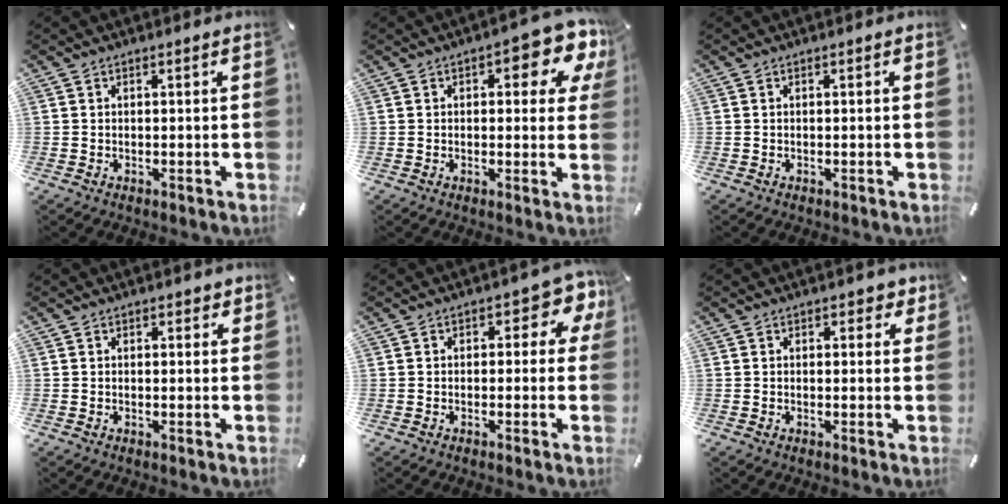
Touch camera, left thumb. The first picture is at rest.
{"total": 10.2, "force": [4.9, 4.2, 7.8], "torque": [-0.094, -0.028, 0.075]}
{"total": 0.0}
{"total": 0.7, "force": [0.1, 0.5, 0.4], "torque": [0.000, 0.002, -0.001]}
{"total": 6.0, "force": [1.7, 3.4, 4.7], "torque": [-0.054, -0.008, 0.021]}
{"total": 1.9, "force": [0.6, 1.3, 1.2], "torque": [-0.008, 0.001, 0.006]}